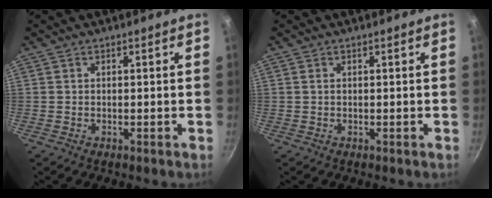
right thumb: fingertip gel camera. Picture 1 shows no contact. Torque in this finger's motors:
{"motor_torque": [-0.41, -0.27, -0.23, 0.14, -0.05]}